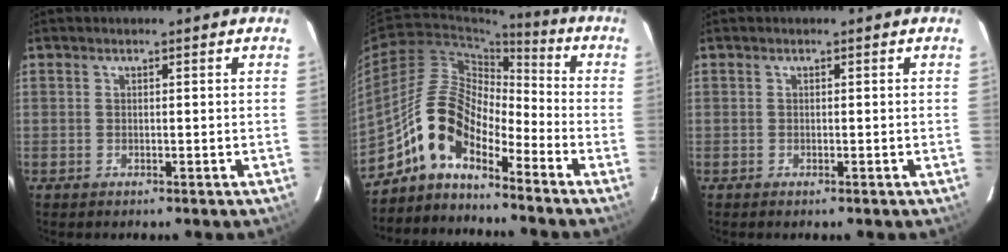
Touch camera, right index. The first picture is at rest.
{"total": 11.0, "force": [-7.9, 4.3, 6.4], "torque": [-0.120, 0.027, -0.165]}
{"total": 0.0}